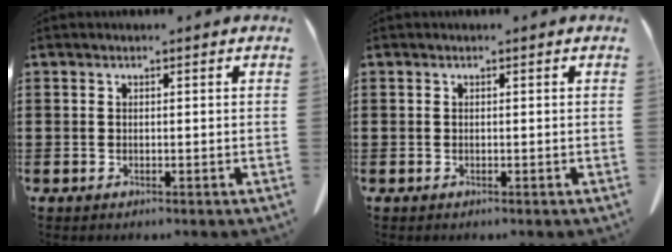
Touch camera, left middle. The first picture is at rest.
{"total": 0.0}